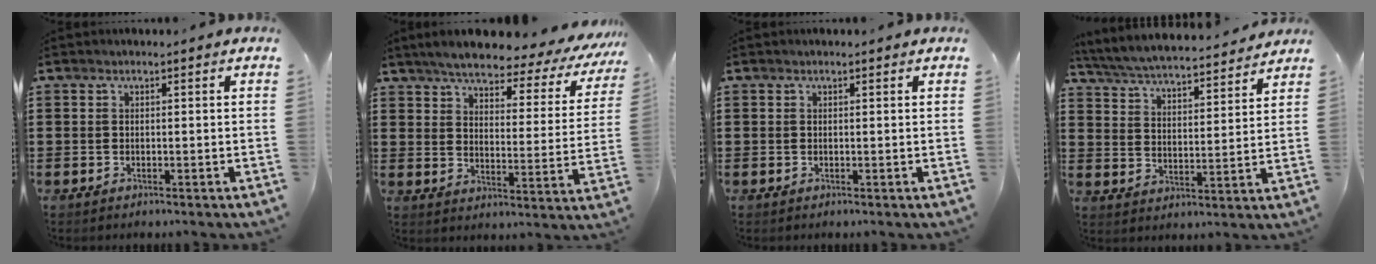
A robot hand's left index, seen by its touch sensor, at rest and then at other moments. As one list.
[{"total": 5.7, "force": [5.1, 0.9, 2.5], "torque": [-0.066, -0.035, 0.081]}, {"total": 0.0}, {"total": 5.2, "force": [5.1, -0.2, 1.2], "torque": [-0.048, -0.037, 0.084]}]